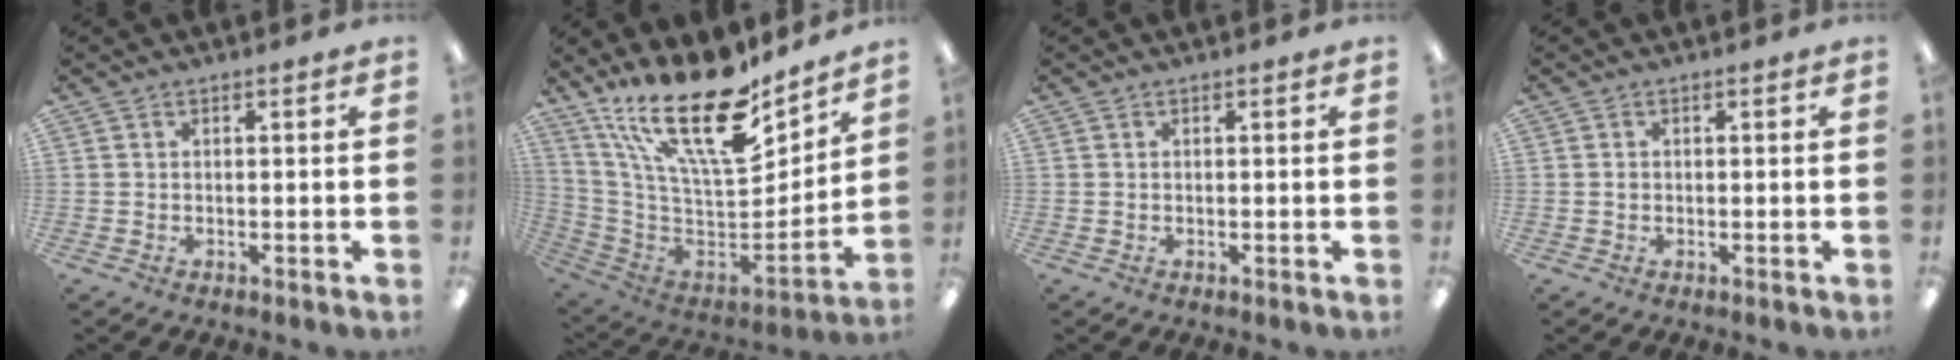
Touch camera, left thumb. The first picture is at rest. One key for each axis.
{"total": 25.2, "fx": 17.2, "fy": 9.0, "fz": 16.1, "tx": -0.298, "ty": -0.127, "tz": 0.301}
{"total": 0.0}
{"total": 0.5, "fx": 0.0, "fy": 0.5, "fz": 0.2, "tx": -0.004, "ty": 0.003, "tz": -0.002}